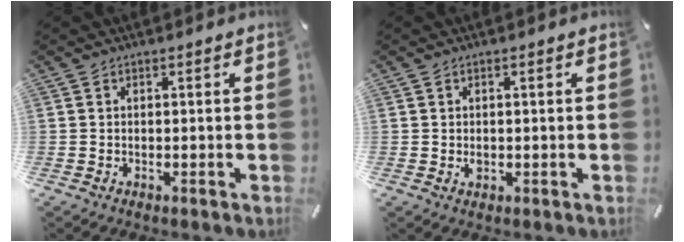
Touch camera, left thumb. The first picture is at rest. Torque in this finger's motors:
{"motor_torque": [-0.14, 0.31, 0.06, 0.08, 0.01]}